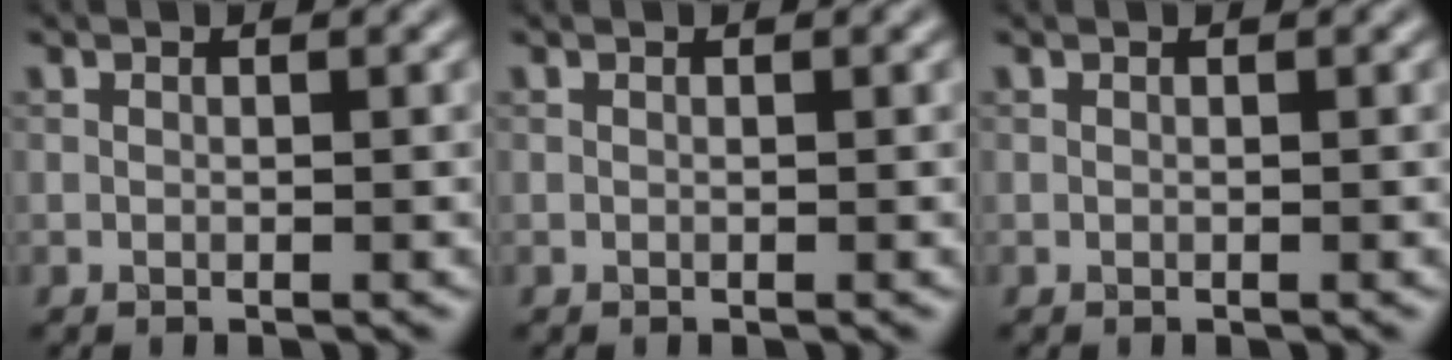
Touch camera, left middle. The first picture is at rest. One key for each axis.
{"total": 0.0}
{"total": 0.0}